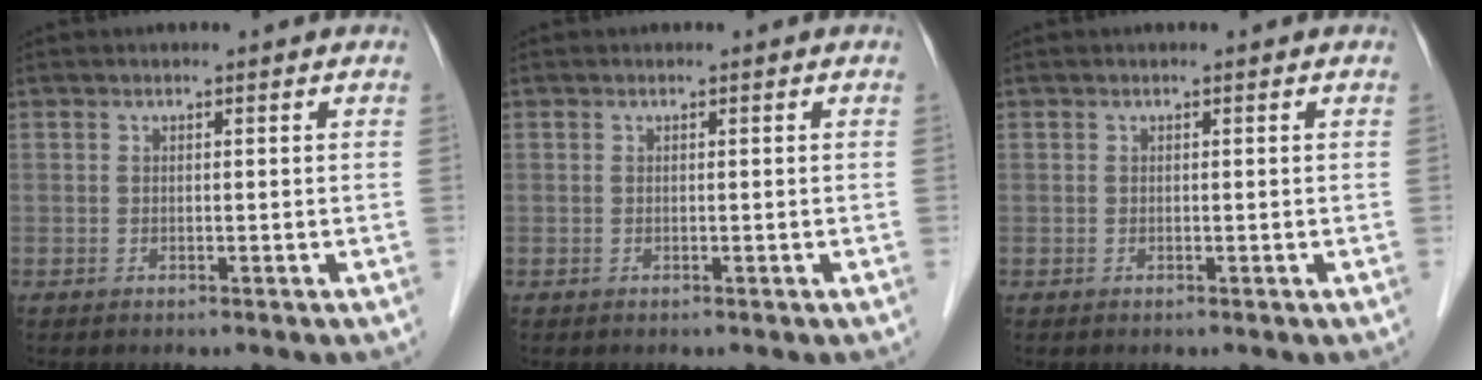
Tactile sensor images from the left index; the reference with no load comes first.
{"total": 0.0}
{"total": 0.0}